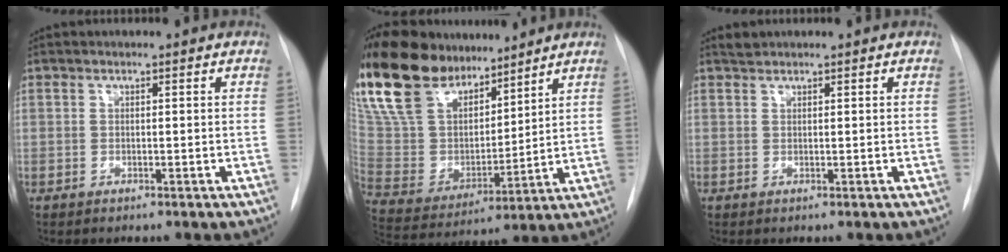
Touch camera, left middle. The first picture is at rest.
{"total": 22.0, "force": [16.9, 8.9, 10.8], "torque": [-0.236, 0.020, 0.314]}
{"total": 1.0, "force": [0.6, -0.2, -0.7], "torque": [0.013, -0.002, 0.013]}